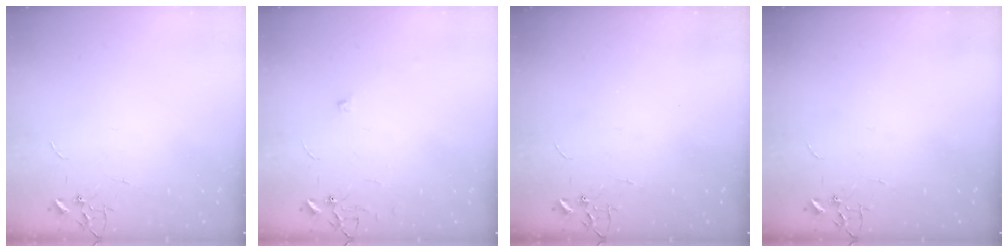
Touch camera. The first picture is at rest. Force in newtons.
{"total": 6.6, "press": 6.5, "slide": 1.1}
{"total": 0.0}
{"total": 0.0}